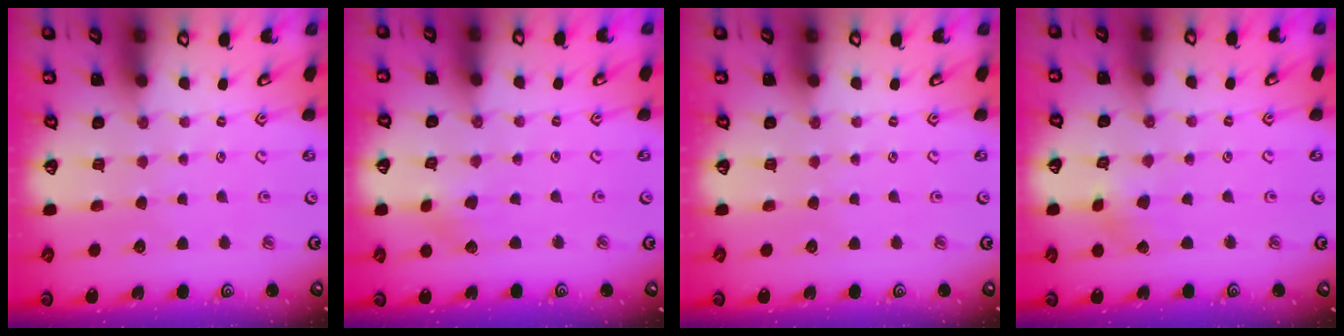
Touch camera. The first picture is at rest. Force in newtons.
{"total": 2.7, "press": 2.7, "slide": 0.4}
{"total": 0.0}
{"total": 2.1, "press": 2.1, "slide": 0.2}